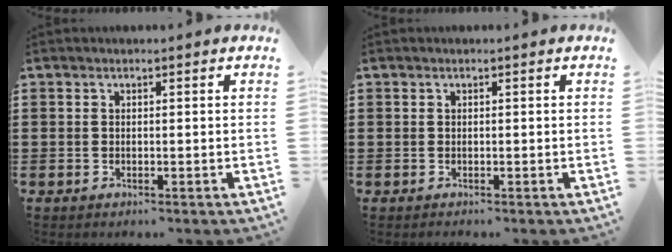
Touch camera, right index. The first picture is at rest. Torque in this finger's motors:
{"motor_torque": [-0.50, 1.40, -1.05, -0.16]}